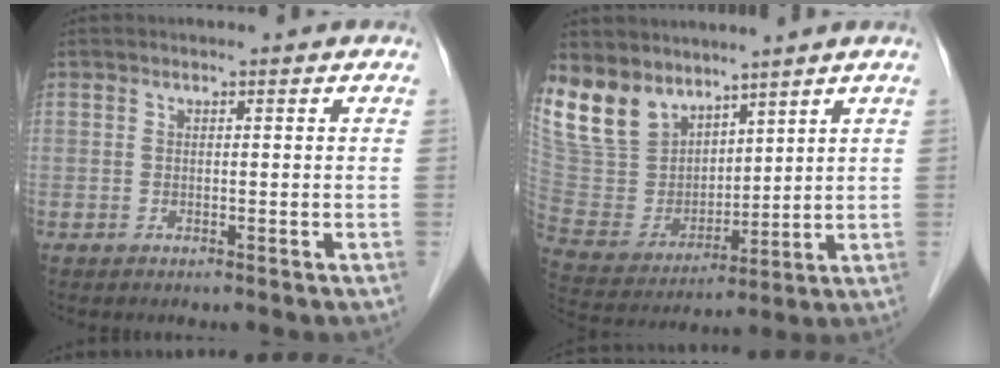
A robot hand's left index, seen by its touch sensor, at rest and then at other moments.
{"total": 12.1, "force": [9.5, 6.8, 3.4], "torque": [-0.090, 0.009, 0.208]}